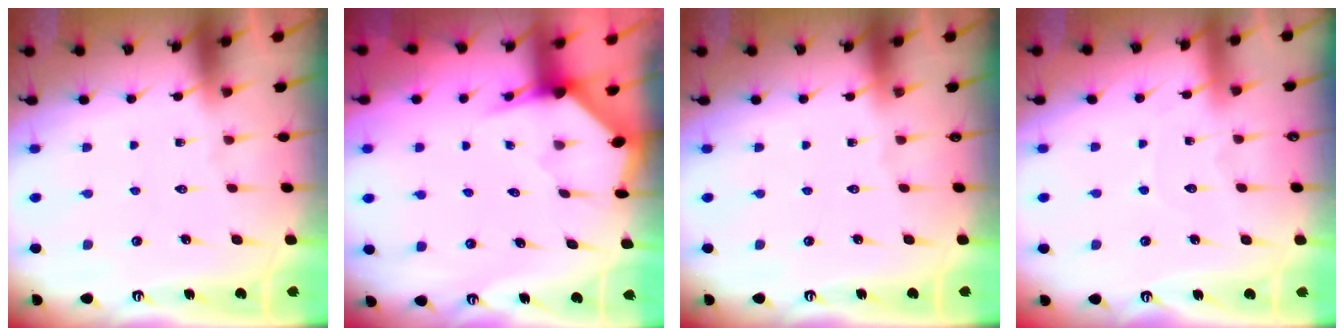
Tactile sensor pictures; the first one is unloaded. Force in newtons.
{"total": 3.3, "press": 3.3, "slide": 0.3}
{"total": 0.0}
{"total": 3.5, "press": 3.5, "slide": 0.4}